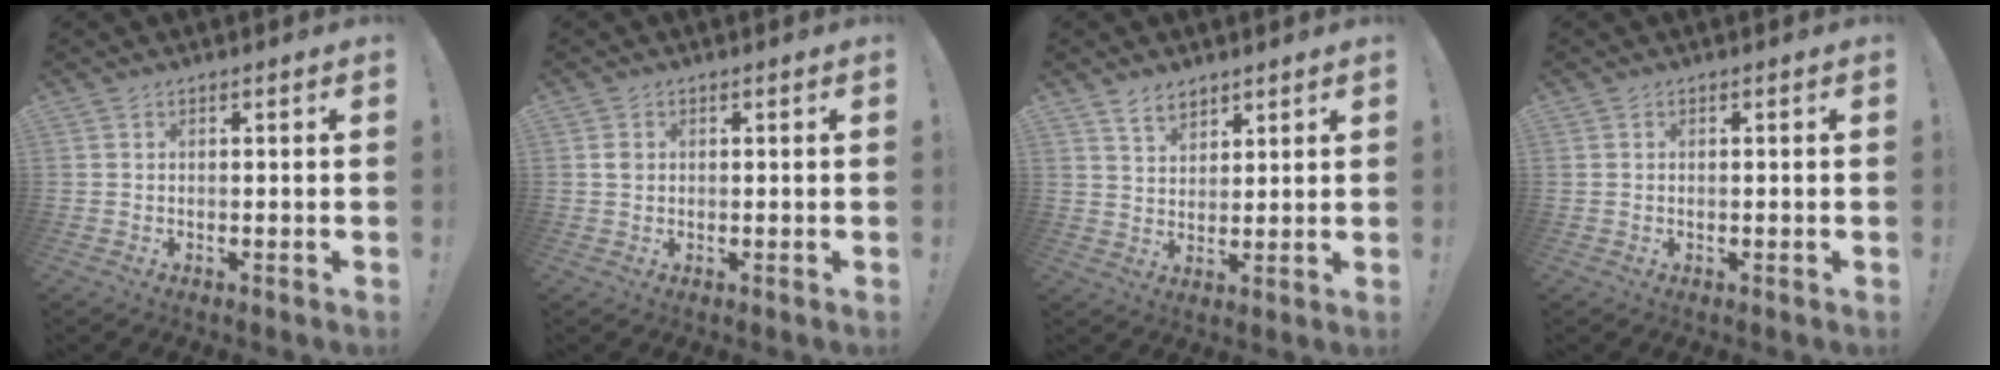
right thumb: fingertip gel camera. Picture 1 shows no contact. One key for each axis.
{"total": 1.3, "fx": 0.3, "fy": 1.2, "fz": 0.5, "tx": -0.001, "ty": 0.000, "tz": 0.004}
{"total": 5.8, "fx": 4.6, "fy": 3.2, "fz": 1.6, "tx": -0.021, "ty": -0.028, "tz": 0.086}
{"total": 0.0}